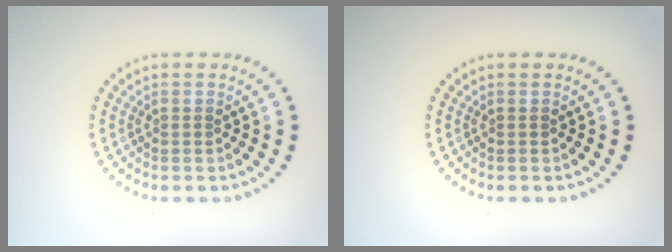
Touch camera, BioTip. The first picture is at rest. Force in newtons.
{"total": 0.0}